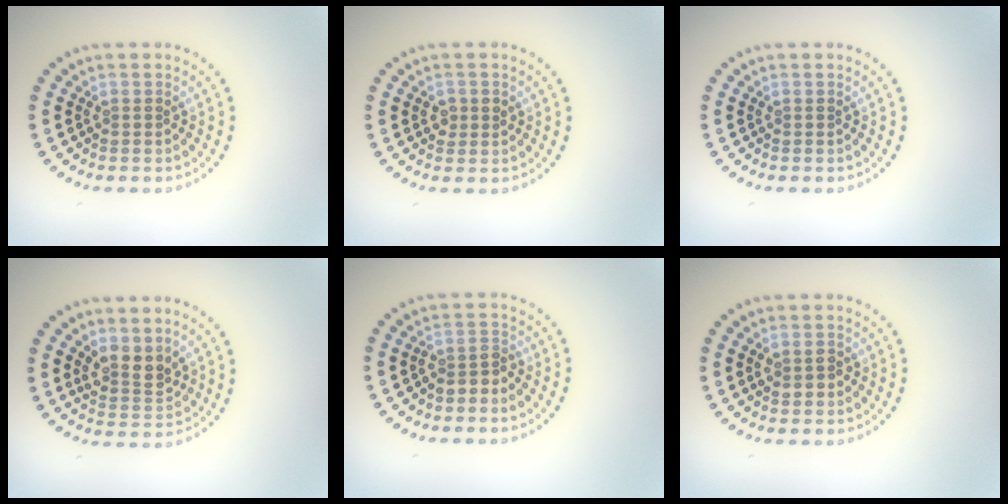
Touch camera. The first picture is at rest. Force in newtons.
{"total": 1.5, "press": 1.4, "slide": 0.3}
{"total": 0.0}
{"total": 2.6, "press": 2.3, "slide": 1.2}
{"total": 1.9, "press": 1.4, "slide": 1.2}
{"total": 1.5, "press": 1.5, "slide": 0.0}